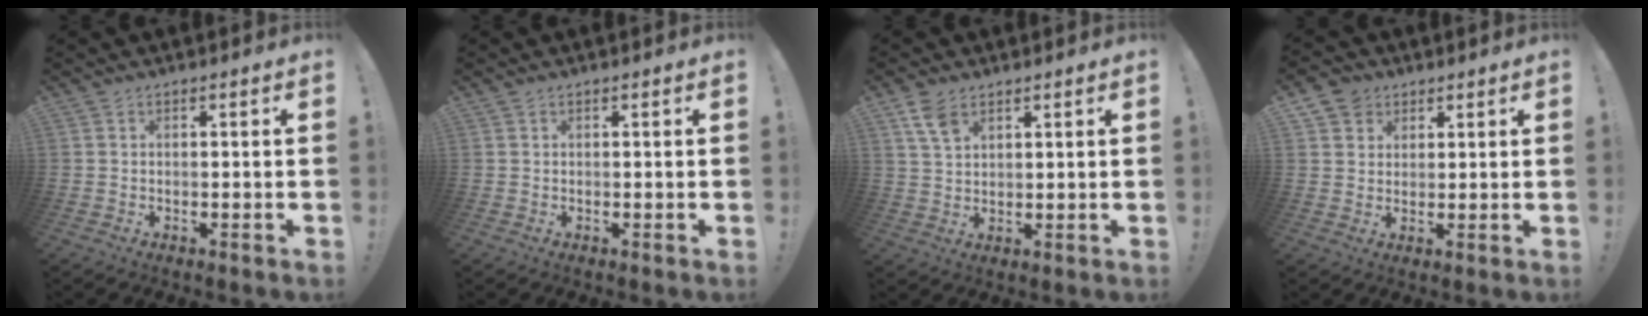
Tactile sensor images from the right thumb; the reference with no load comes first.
{"total": 0.0}
{"total": 5.9, "force": [3.7, 3.1, 3.5], "torque": [-0.062, -0.017, 0.071]}
{"total": 5.4, "force": [3.2, 4.4, 0.8], "torque": [-0.009, -0.019, 0.061]}